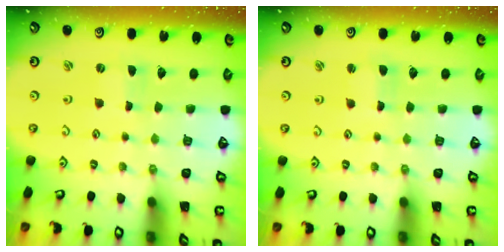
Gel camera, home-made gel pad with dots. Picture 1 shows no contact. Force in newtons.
{"total": 1.3, "press": 1.3, "slide": 0.3}